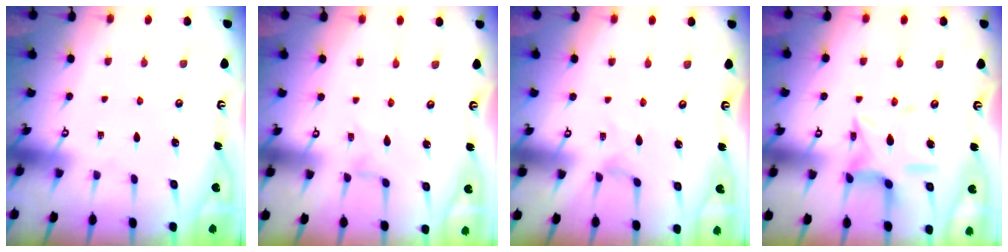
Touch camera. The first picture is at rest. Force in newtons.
{"total": 0.0}
{"total": 0.0}
{"total": 11.3, "press": 11.3, "slide": 0.8}